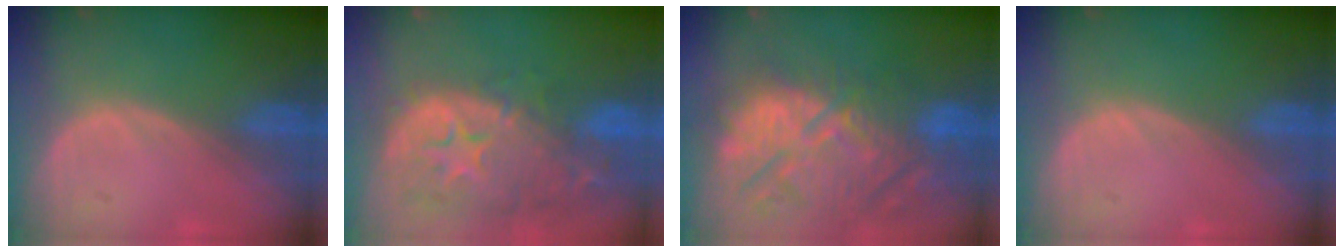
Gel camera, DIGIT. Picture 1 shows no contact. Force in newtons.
{"total": 14.0, "press": 11.3, "slide": 8.2}
{"total": 13.9, "press": 12.6, "slide": 5.9}
{"total": 0.0}